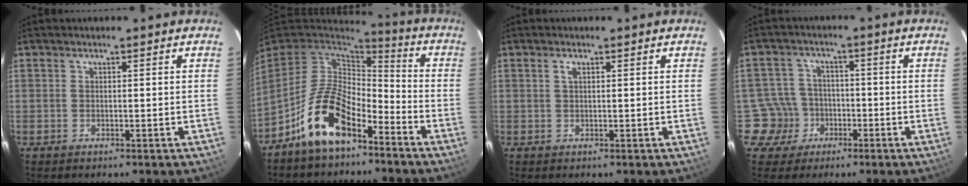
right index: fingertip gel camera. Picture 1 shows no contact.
{"total": 14.0, "force": [-8.3, 6.6, 9.1], "torque": [-0.181, 0.011, -0.152]}
{"total": 0.8, "force": [0.4, 0.3, 0.7], "torque": [-0.014, 0.004, 0.006]}
{"total": 6.4, "force": [-2.5, 5.9, -0.5], "torque": [-0.001, 0.031, -0.045]}